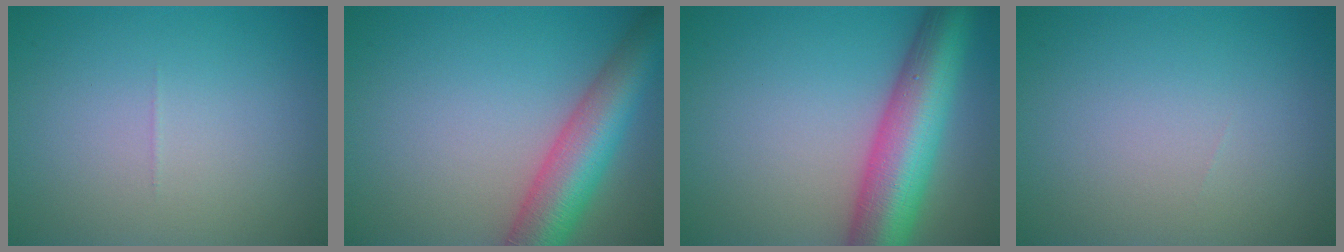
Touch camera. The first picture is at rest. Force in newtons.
{"total": 7.8, "press": 7.8, "slide": 0.3}
{"total": 10.1, "press": 10.1, "slide": 0.3}
{"total": 0.0}